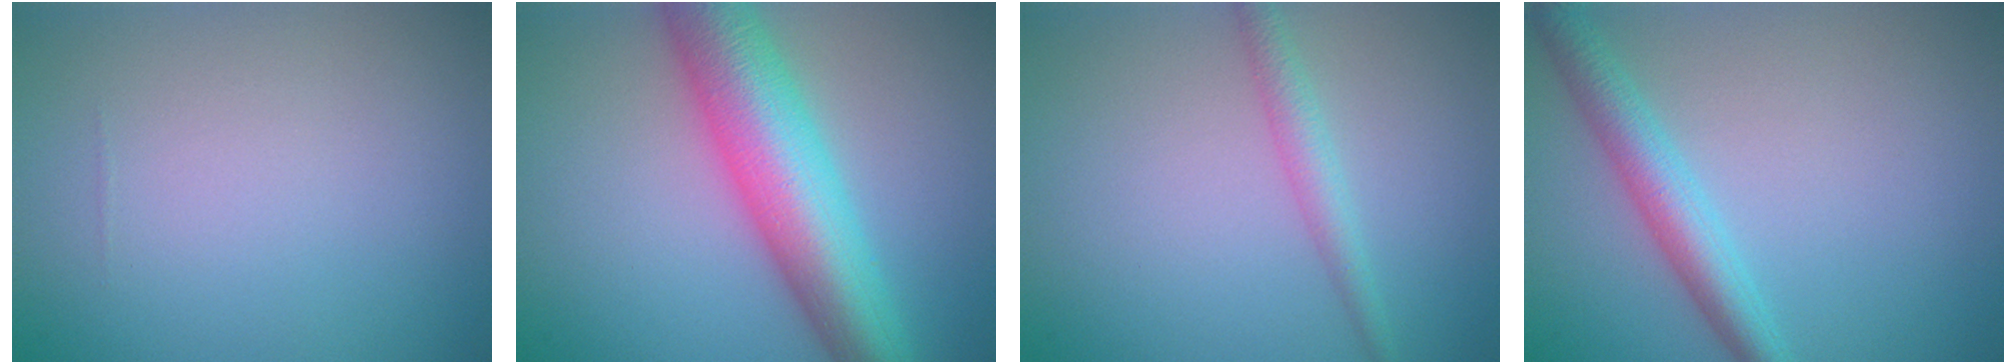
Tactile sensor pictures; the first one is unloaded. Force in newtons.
{"total": 9.8, "press": 9.8, "slide": 0.2}
{"total": 2.0, "press": 2.0, "slide": 0.0}
{"total": 3.8, "press": 3.8, "slide": 0.0}